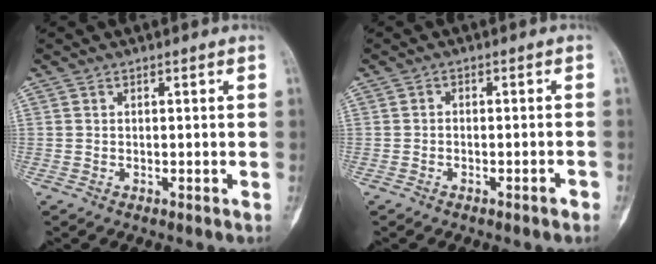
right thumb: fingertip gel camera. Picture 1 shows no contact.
{"total": 1.7, "force": [-1.2, 0.3, 1.2], "torque": [-0.017, 0.004, -0.020]}